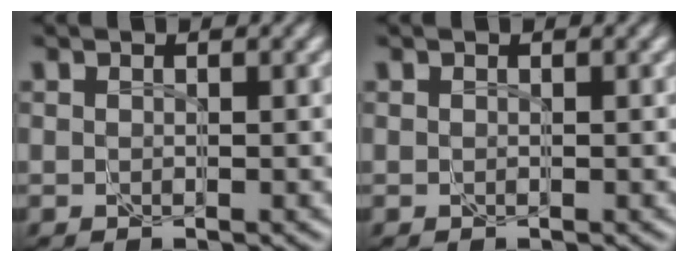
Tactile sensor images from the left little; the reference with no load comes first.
{"total": 0.0}